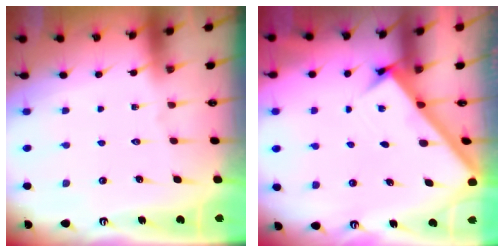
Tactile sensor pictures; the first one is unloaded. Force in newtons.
{"total": 2.5, "press": 2.5, "slide": 0.3}